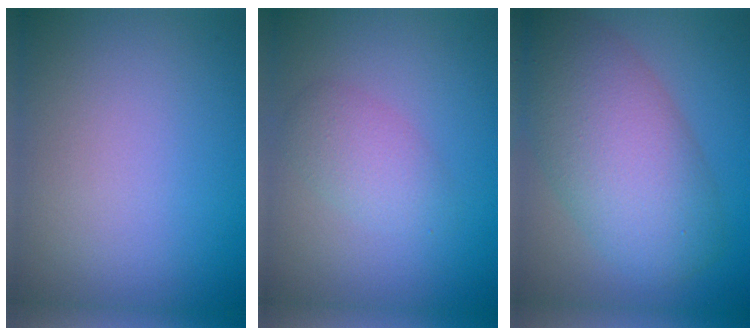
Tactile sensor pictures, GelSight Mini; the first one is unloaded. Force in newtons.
{"total": 2.4, "press": 2.4, "slide": 0.1}
{"total": 8.9, "press": 8.9, "slide": 0.4}